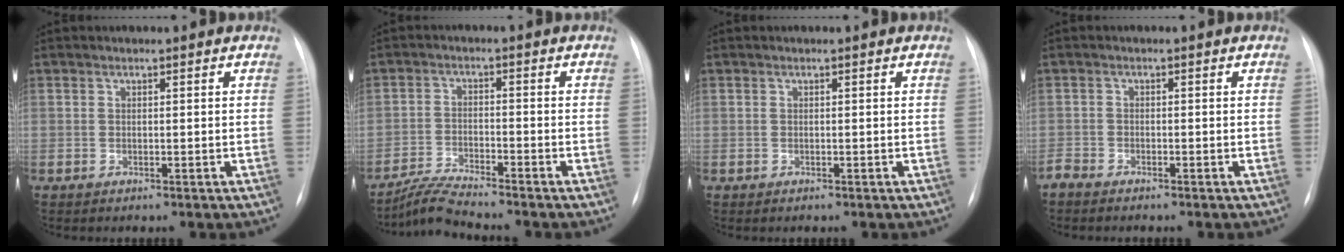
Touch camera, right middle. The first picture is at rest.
{"total": 5.0, "force": [-4.7, -1.2, 1.1], "torque": [-0.032, -0.022, -0.092]}
{"total": 0.0}
{"total": 1.6, "force": [-1.6, 0.2, 0.2], "torque": [-0.006, -0.004, -0.030]}